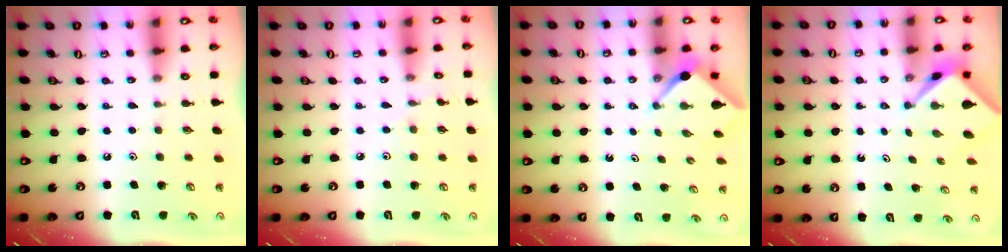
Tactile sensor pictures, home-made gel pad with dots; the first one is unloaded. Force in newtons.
{"total": 1.4, "press": 1.4, "slide": 0.1}
{"total": 2.5, "press": 2.5, "slide": 0.3}
{"total": 2.2, "press": 2.2, "slide": 0.3}